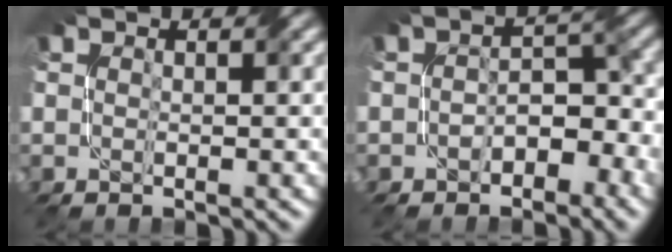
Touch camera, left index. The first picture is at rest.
{"total": 3.6, "force": [-1.5, 2.3, 2.4], "torque": [-0.023, 0.009, -0.022]}